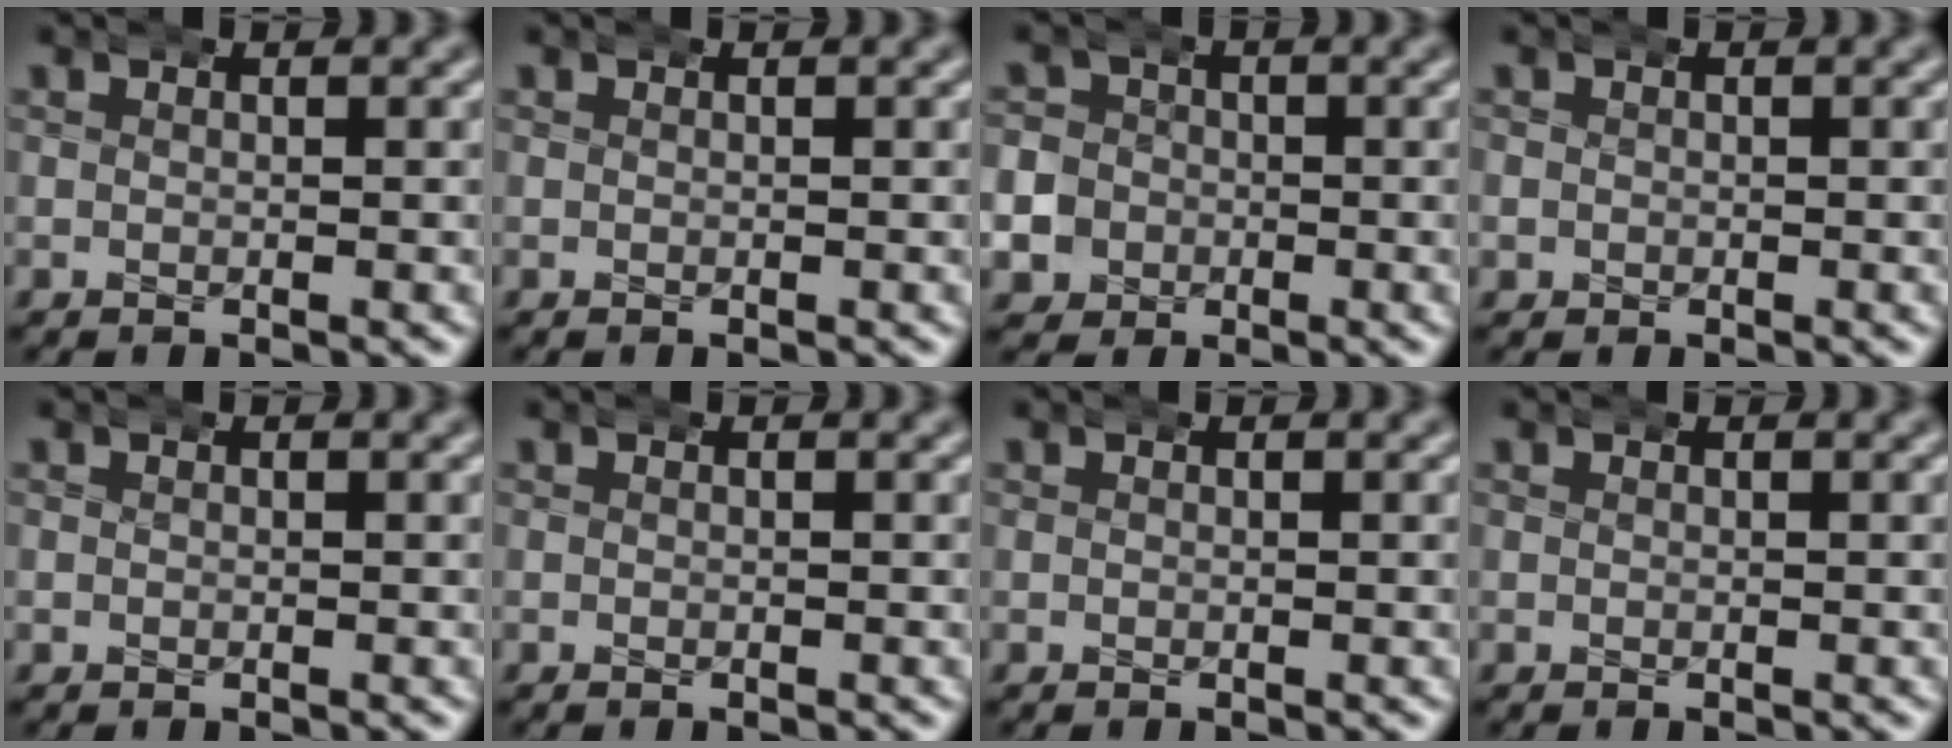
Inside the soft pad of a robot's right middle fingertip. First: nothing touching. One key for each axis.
{"total": 0.0}
{"total": 6.7, "fx": -1.5, "fy": 6.3, "fz": 1.7, "tx": -0.045, "ty": -0.018, "tz": -0.030}
{"total": 1.0, "fx": 0.0, "fy": 1.0, "fz": 0.0, "tx": -0.011, "ty": 0.000, "tz": 0.001}
{"total": 0.0}
{"total": 0.0}
{"total": 0.0}
{"total": 0.0}